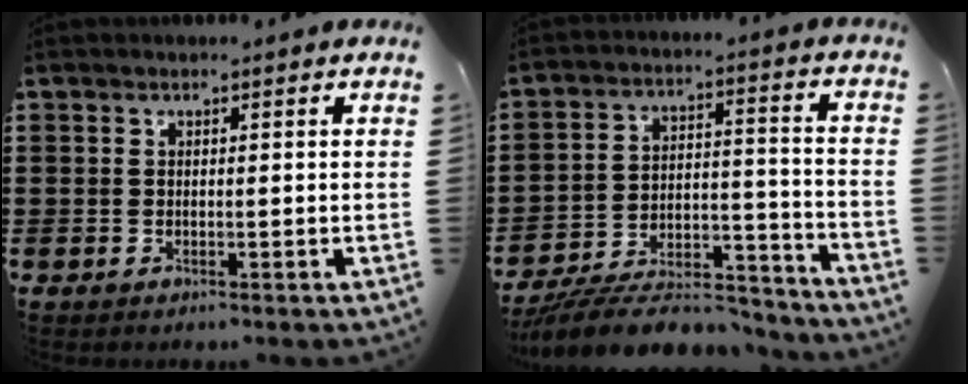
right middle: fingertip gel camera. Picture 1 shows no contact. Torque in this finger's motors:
{"motor_torque": [1.75, -0.39, 0.88, 0.21]}